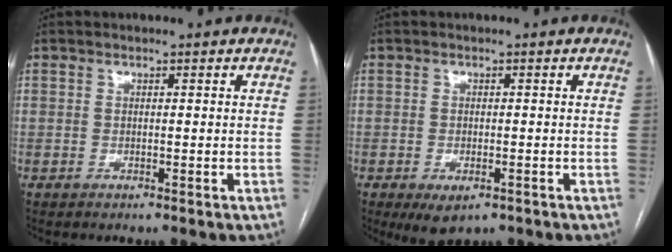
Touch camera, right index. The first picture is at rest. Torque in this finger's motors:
{"motor_torque": [0.66, -0.47, 0.17, 0.03]}